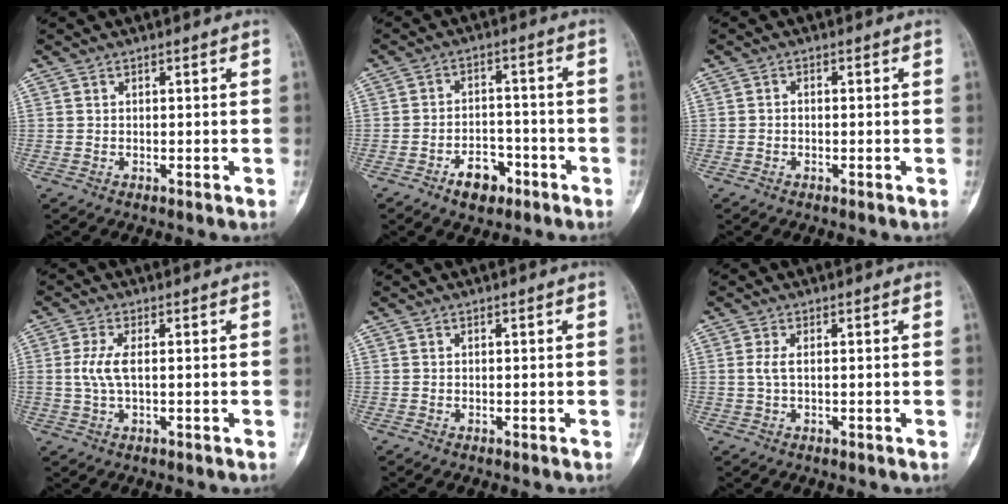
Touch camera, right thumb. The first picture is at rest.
{"total": 6.4, "force": [-3.9, 3.9, 3.3], "torque": [-0.024, 0.030, -0.062]}
{"total": 0.7, "force": [-0.3, 0.5, 0.4], "torque": [0.001, 0.001, -0.011]}
{"total": 4.7, "force": [0.3, 1.8, 4.3], "torque": [-0.111, 0.005, 0.007]}
{"total": 0.0}
{"total": 2.0, "force": [0.3, 0.7, 1.9], "torque": [-0.051, 0.005, 0.010]}